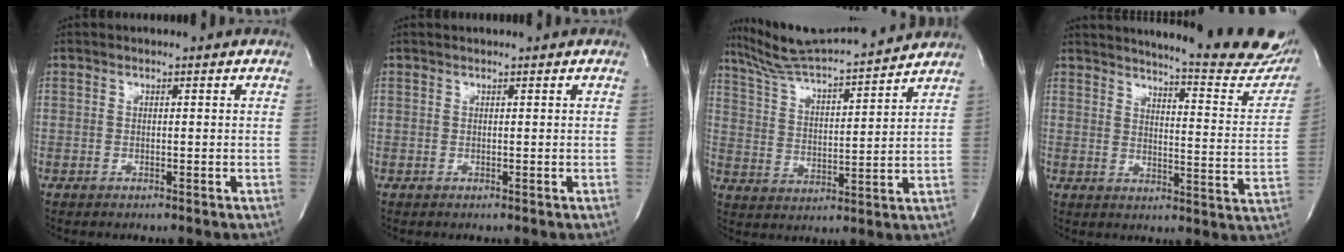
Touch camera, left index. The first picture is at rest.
{"total": 0.6, "force": [0.6, 0.0, 0.2], "torque": [-0.007, 0.007, 0.012]}
{"total": 16.1, "force": [15.2, 0.2, 5.4], "torque": [-0.104, 0.009, 0.242]}
{"total": 21.4, "force": [19.6, 1.8, 8.4], "torque": [-0.114, -0.097, 0.224]}